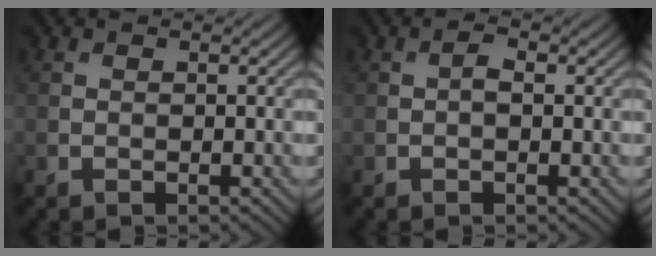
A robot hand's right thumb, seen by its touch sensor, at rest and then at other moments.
{"total": 1.2, "force": [0.0, 0.6, 1.1], "torque": [-0.021, 0.002, -0.002]}